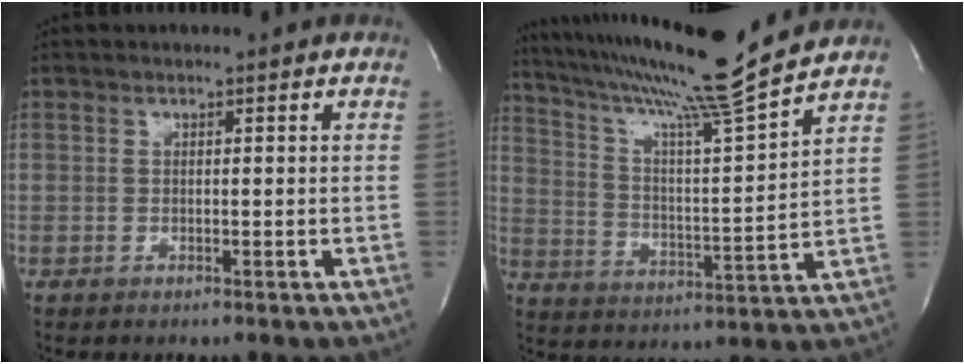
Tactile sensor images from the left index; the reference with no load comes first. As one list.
[{"total": 17.7, "force": [15.6, -2.1, 8.2], "torque": [-0.151, -0.027, 0.246]}]